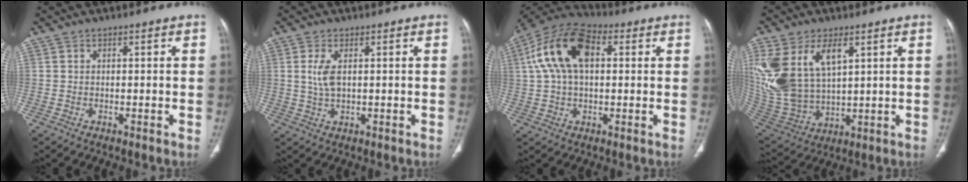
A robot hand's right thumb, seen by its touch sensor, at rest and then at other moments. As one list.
[{"total": 4.3, "force": [0.9, 2.0, 3.7], "torque": [-0.087, -0.004, 0.025]}, {"total": 15.1, "force": [3.6, 8.6, 11.9], "torque": [-0.228, 0.032, 0.059]}, {"total": 19.2, "force": [7.0, 10.8, 14.2], "torque": [-0.303, -0.020, 0.153]}]